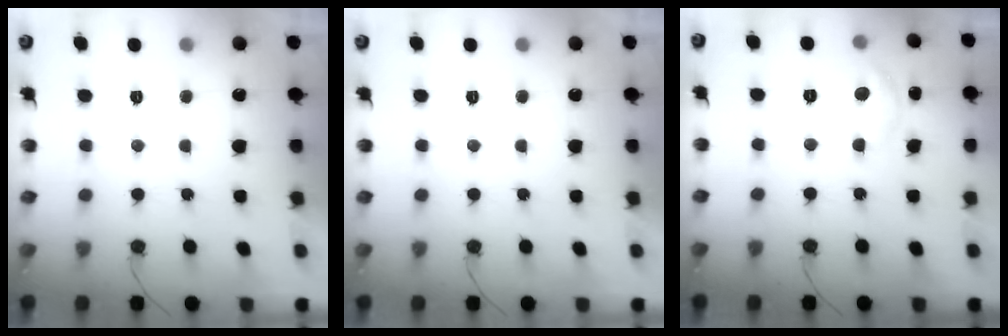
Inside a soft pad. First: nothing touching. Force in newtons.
{"total": 0.0}
{"total": 6.5, "press": 6.4, "slide": 0.5}